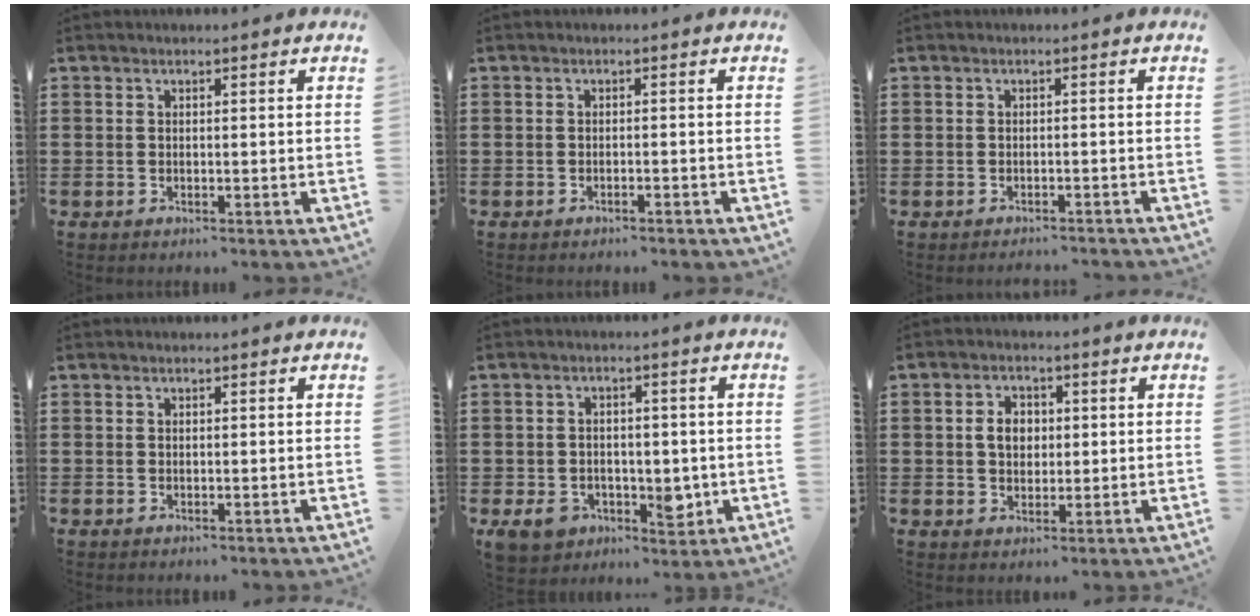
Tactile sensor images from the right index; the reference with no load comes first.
{"total": 0.7, "force": [-0.6, -0.1, 0.3], "torque": [-0.009, -0.004, -0.012]}
{"total": 1.3, "force": [-1.3, 0.1, -0.2], "torque": [-0.001, 0.003, -0.029]}
{"total": 0.0}
{"total": 6.6, "force": [-1.7, 5.3, 3.5], "torque": [-0.069, 0.007, -0.027]}
{"total": 3.6, "force": [0.3, 2.8, 2.3], "torque": [-0.046, 0.008, 0.000]}